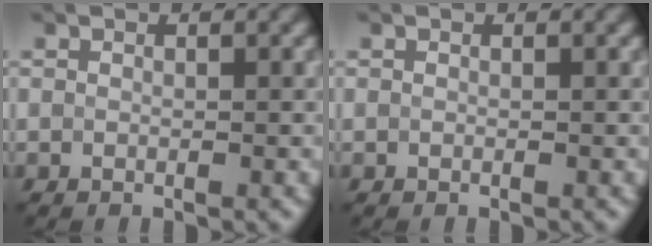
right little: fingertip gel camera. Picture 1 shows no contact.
{"total": 0.0}